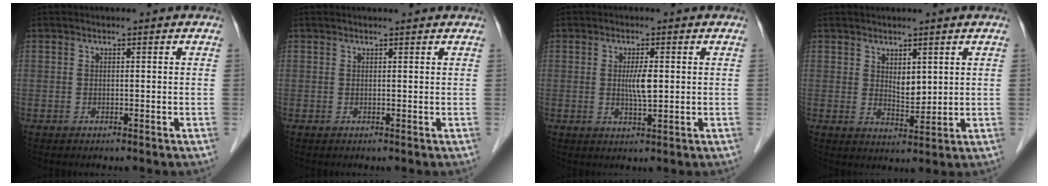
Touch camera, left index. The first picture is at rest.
{"total": 2.0, "force": [1.9, 0.2, 0.5], "torque": [-0.011, 0.014, 0.023]}
{"total": 3.3, "force": [0.3, 0.4, 3.2], "torque": [-0.060, -0.003, 0.007]}
{"total": 3.1, "force": [1.5, 1.4, 2.4], "torque": [-0.046, -0.005, 0.035]}